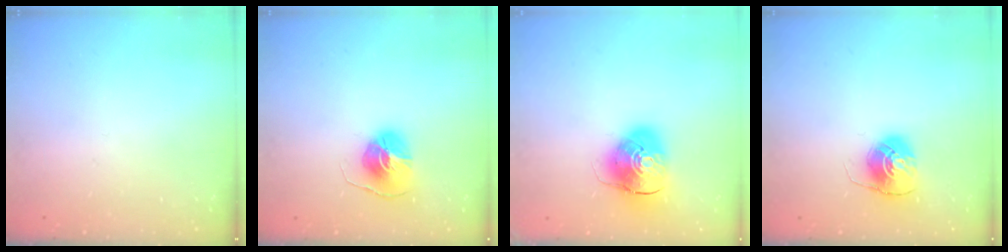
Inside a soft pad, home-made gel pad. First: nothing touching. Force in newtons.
{"total": 9.2, "press": 9.2, "slide": 0.4}
{"total": 10.8, "press": 10.6, "slide": 1.9}
{"total": 7.9, "press": 7.9, "slide": 0.1}